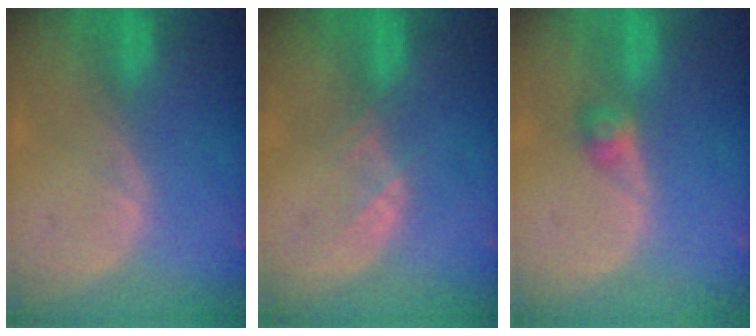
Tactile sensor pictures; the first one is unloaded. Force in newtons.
{"total": 1.9, "press": 1.8, "slide": 0.8}
{"total": 2.5, "press": 2.3, "slide": 1.0}